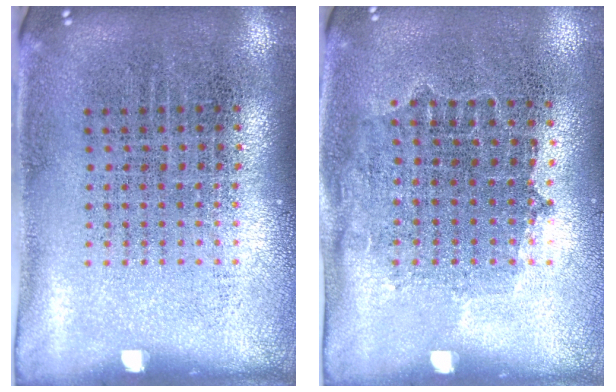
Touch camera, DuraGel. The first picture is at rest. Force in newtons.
{"total": 0.8, "press": 0.7, "slide": 0.4}